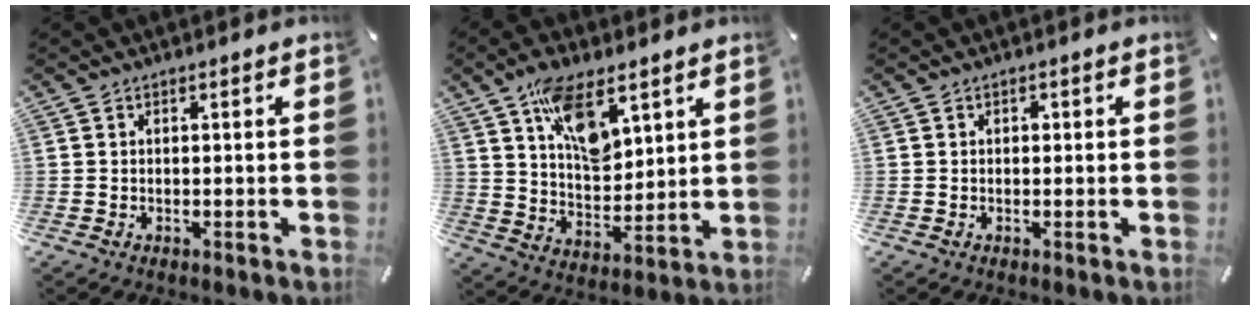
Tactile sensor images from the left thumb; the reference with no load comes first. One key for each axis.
{"total": 13.2, "fx": 7.7, "fy": 6.9, "fz": 8.2, "tx": -0.142, "ty": -0.028, "tz": 0.141}
{"total": 0.6, "fx": 0.0, "fy": 0.5, "fz": 0.3, "tx": -0.006, "ty": 0.002, "tz": -0.001}